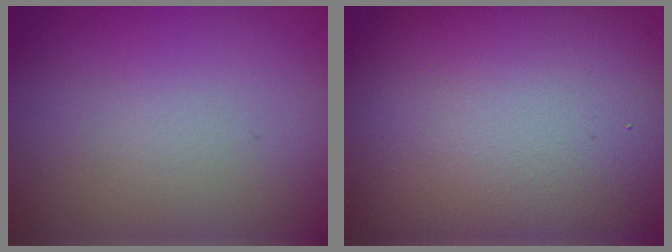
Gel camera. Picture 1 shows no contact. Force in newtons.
{"total": 15.3, "press": 15.2, "slide": 1.2}